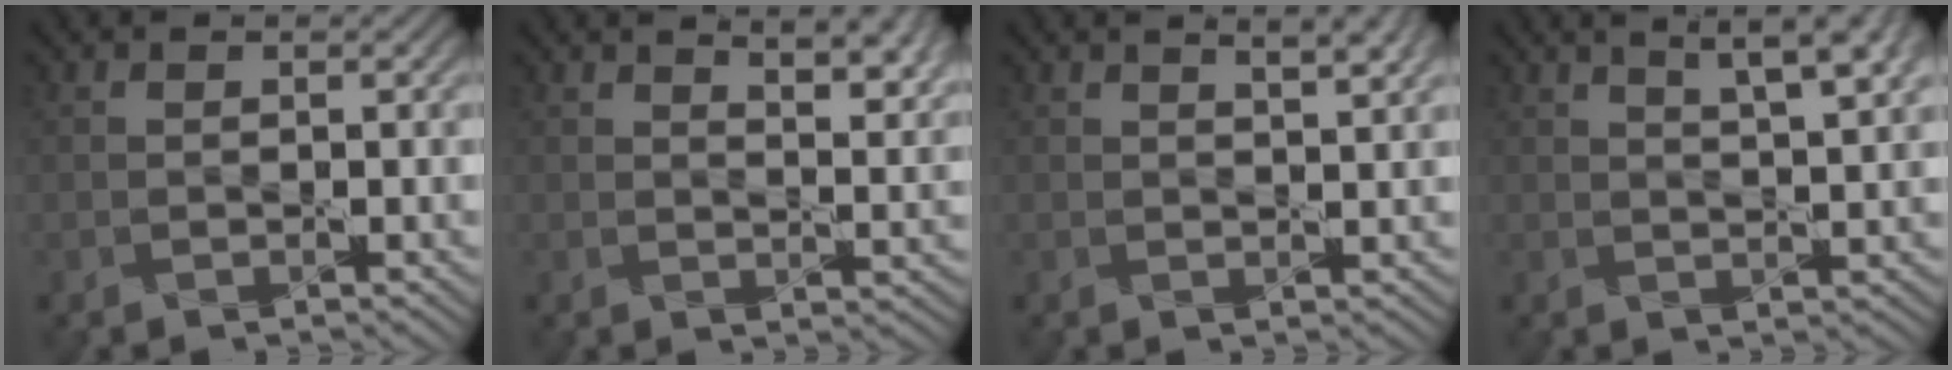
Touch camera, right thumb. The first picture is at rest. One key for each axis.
{"total": 6.9, "fx": 4.2, "fy": 2.3, "fz": 5.0, "tx": -0.066, "ty": 0.004, "tz": 0.059}
{"total": 4.3, "fx": 2.6, "fy": 1.0, "fz": 3.3, "tx": -0.047, "ty": 0.008, "tz": 0.031}
{"total": 8.6, "fx": 5.0, "fy": 2.3, "fz": 6.7, "tx": -0.085, "ty": 0.022, "tz": 0.056}